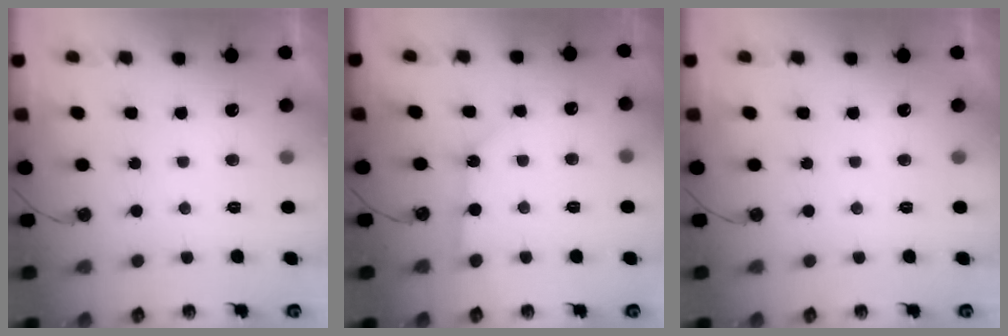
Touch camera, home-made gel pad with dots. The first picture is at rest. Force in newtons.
{"total": 3.1, "press": 3.1, "slide": 0.1}
{"total": 0.0}